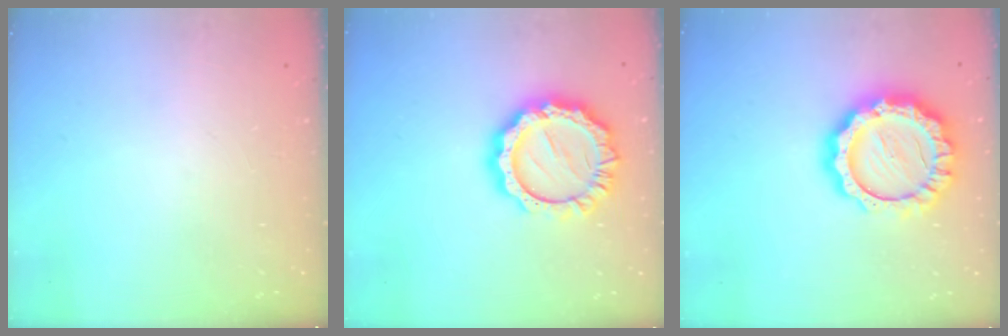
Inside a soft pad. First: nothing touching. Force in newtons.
{"total": 15.7, "press": 15.7, "slide": 1.1}
{"total": 18.0, "press": 17.9, "slide": 1.6}